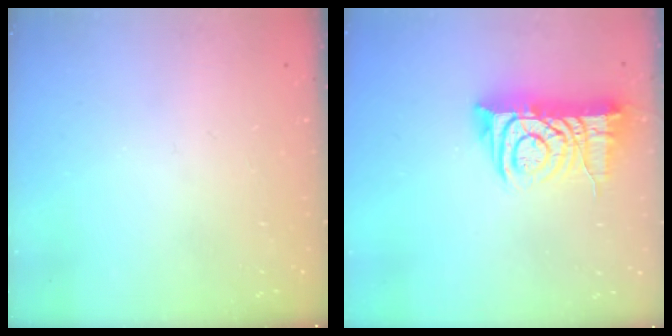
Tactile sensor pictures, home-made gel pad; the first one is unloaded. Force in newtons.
{"total": 12.5, "press": 12.4, "slide": 1.3}